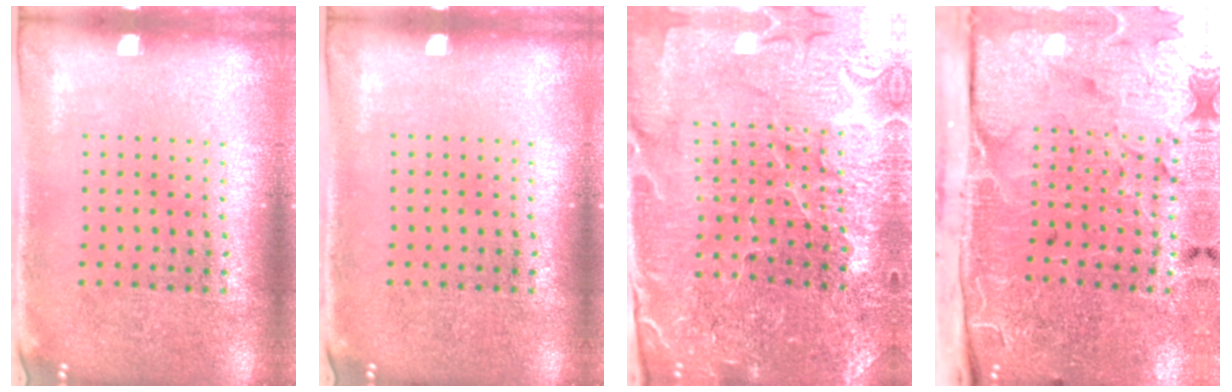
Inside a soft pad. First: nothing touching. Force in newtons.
{"total": 0.0}
{"total": 3.5, "press": 3.5, "slide": 0.2}
{"total": 5.0, "press": 3.9, "slide": 3.1}